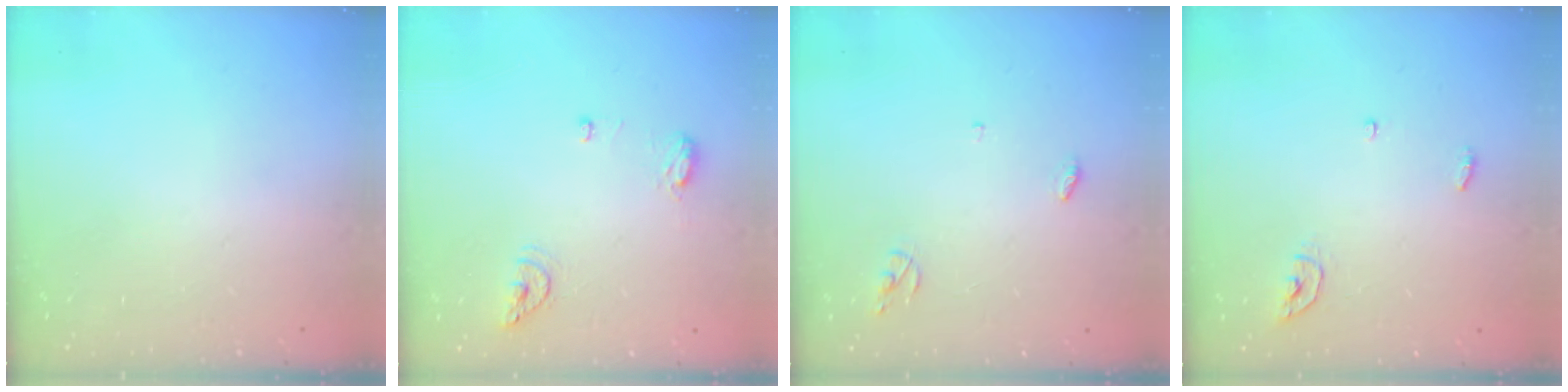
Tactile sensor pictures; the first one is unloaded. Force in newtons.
{"total": 11.0, "press": 8.3, "slide": 7.1}
{"total": 3.7, "press": 3.7, "slide": 0.2}
{"total": 4.3, "press": 4.3, "slide": 0.3}